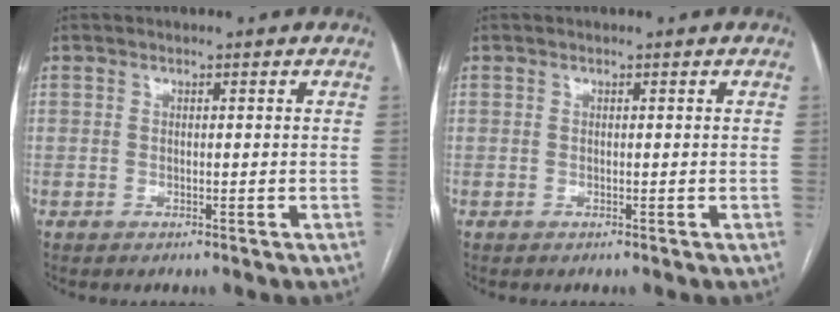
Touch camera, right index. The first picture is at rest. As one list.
[{"total": 0.0}]